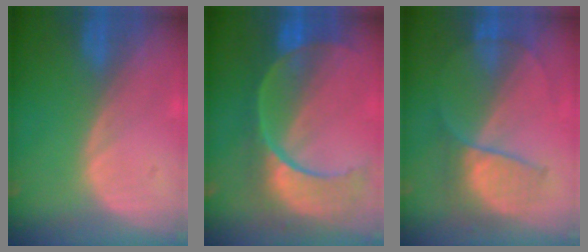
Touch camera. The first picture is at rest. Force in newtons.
{"total": 11.2, "press": 9.4, "slide": 6.1}
{"total": 6.1, "press": 6.0, "slide": 1.1}